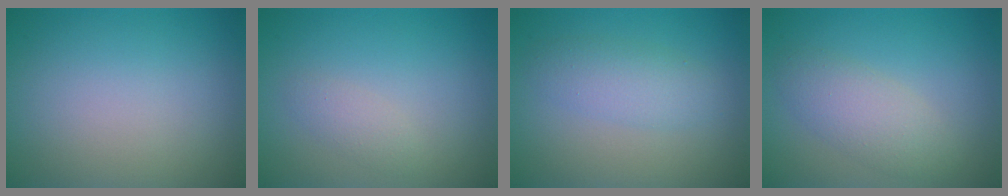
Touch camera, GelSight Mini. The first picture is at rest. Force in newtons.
{"total": 1.3, "press": 1.3, "slide": 0.0}
{"total": 2.8, "press": 2.8, "slide": 0.1}
{"total": 3.3, "press": 3.3, "slide": 0.0}